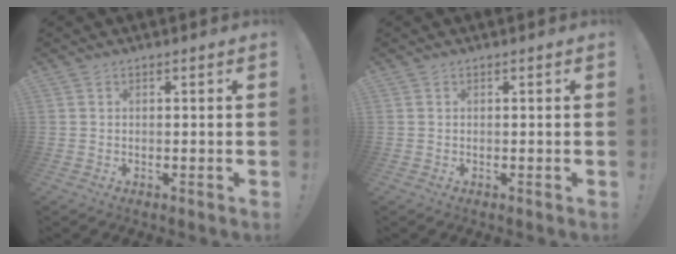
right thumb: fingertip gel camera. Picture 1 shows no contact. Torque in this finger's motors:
{"motor_torque": [0.00, 0.00, -0.01, 0.01, 0.00]}